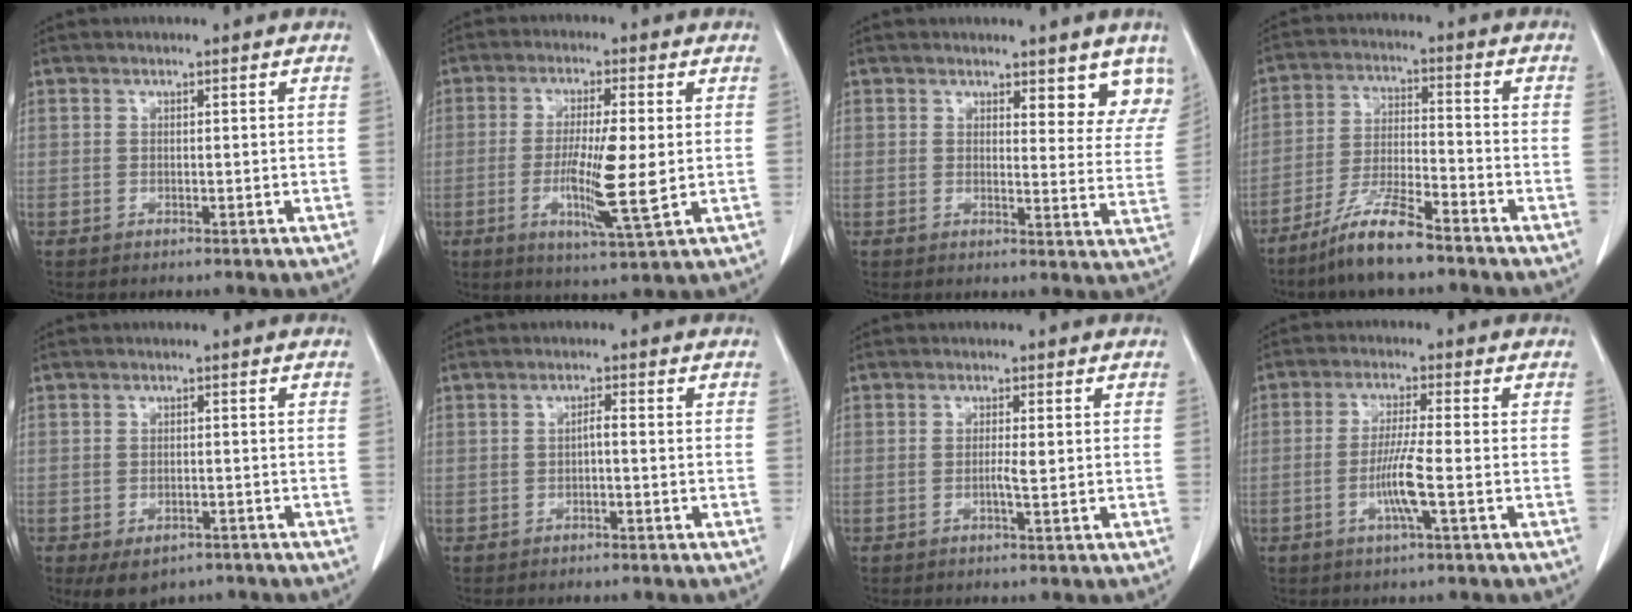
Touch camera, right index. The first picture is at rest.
{"total": 10.0, "force": [-1.3, 0.5, 9.9], "torque": [-0.177, -0.017, -0.025]}
{"total": 7.6, "force": [6.2, 2.4, 3.6], "torque": [-0.017, -0.028, 0.055]}
{"total": 9.3, "force": [-7.2, 0.8, 5.9], "torque": [-0.121, -0.021, -0.138]}
{"total": 5.8, "force": [-4.0, 3.4, 2.6], "torque": [-0.036, -0.002, -0.048]}
{"total": 1.2, "force": [-0.4, 0.2, 1.2], "torque": [-0.019, 0.003, -0.007]}
{"total": 1.8, "force": [-0.2, 0.0, 1.8], "torque": [-0.036, -0.002, -0.003]}
{"total": 6.0, "force": [-1.8, -0.4, 5.7], "torque": [-0.110, -0.007, -0.036]}